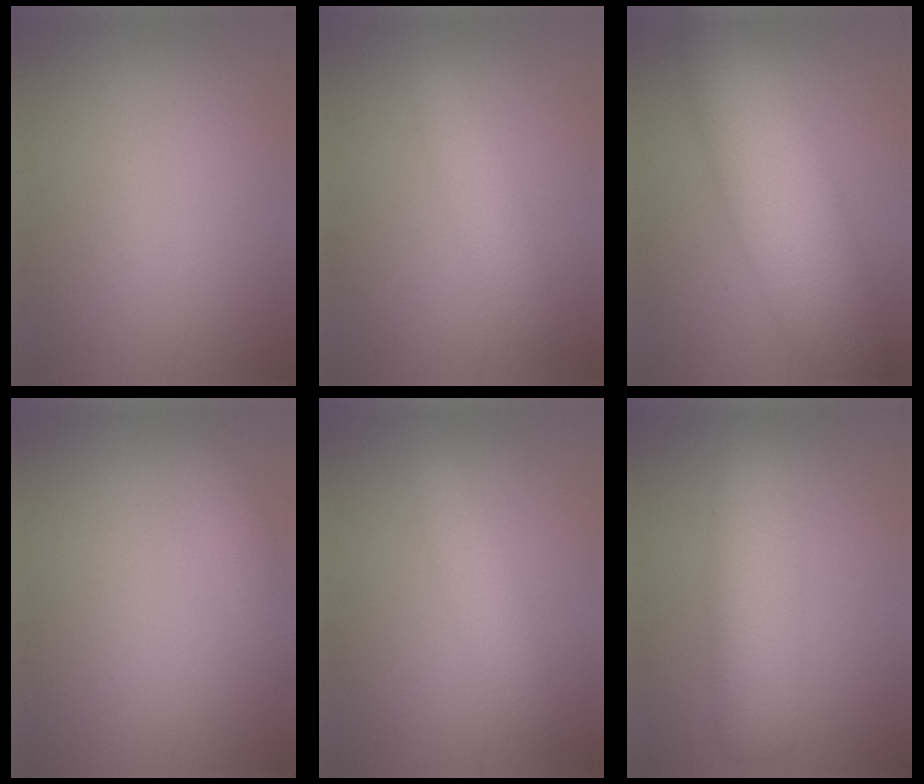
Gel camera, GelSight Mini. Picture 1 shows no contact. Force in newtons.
{"total": 2.9, "press": 2.9, "slide": 0.1}
{"total": 9.9, "press": 9.9, "slide": 0.6}
{"total": 1.9, "press": 1.9, "slide": 0.1}
{"total": 2.9, "press": 2.9, "slide": 0.1}
{"total": 5.6, "press": 5.6, "slide": 0.2}